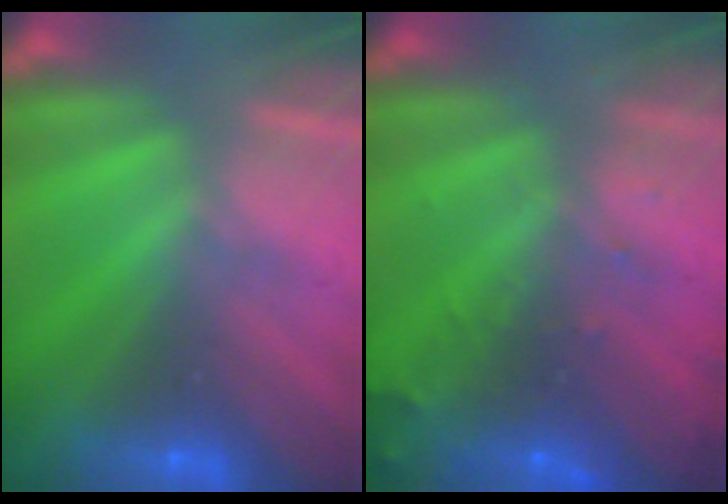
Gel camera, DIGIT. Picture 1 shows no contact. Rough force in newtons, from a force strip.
{"total": 7.8}